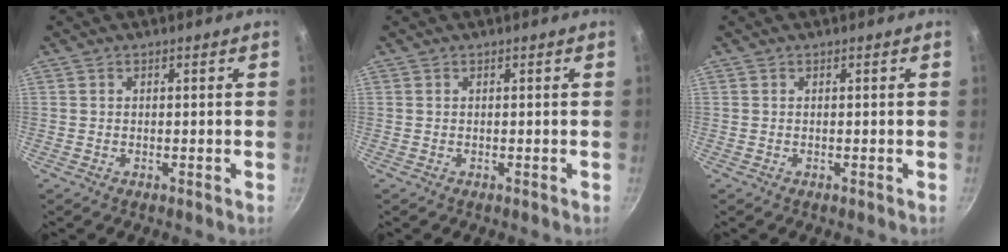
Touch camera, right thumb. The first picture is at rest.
{"total": 0.0}
{"total": 0.0}